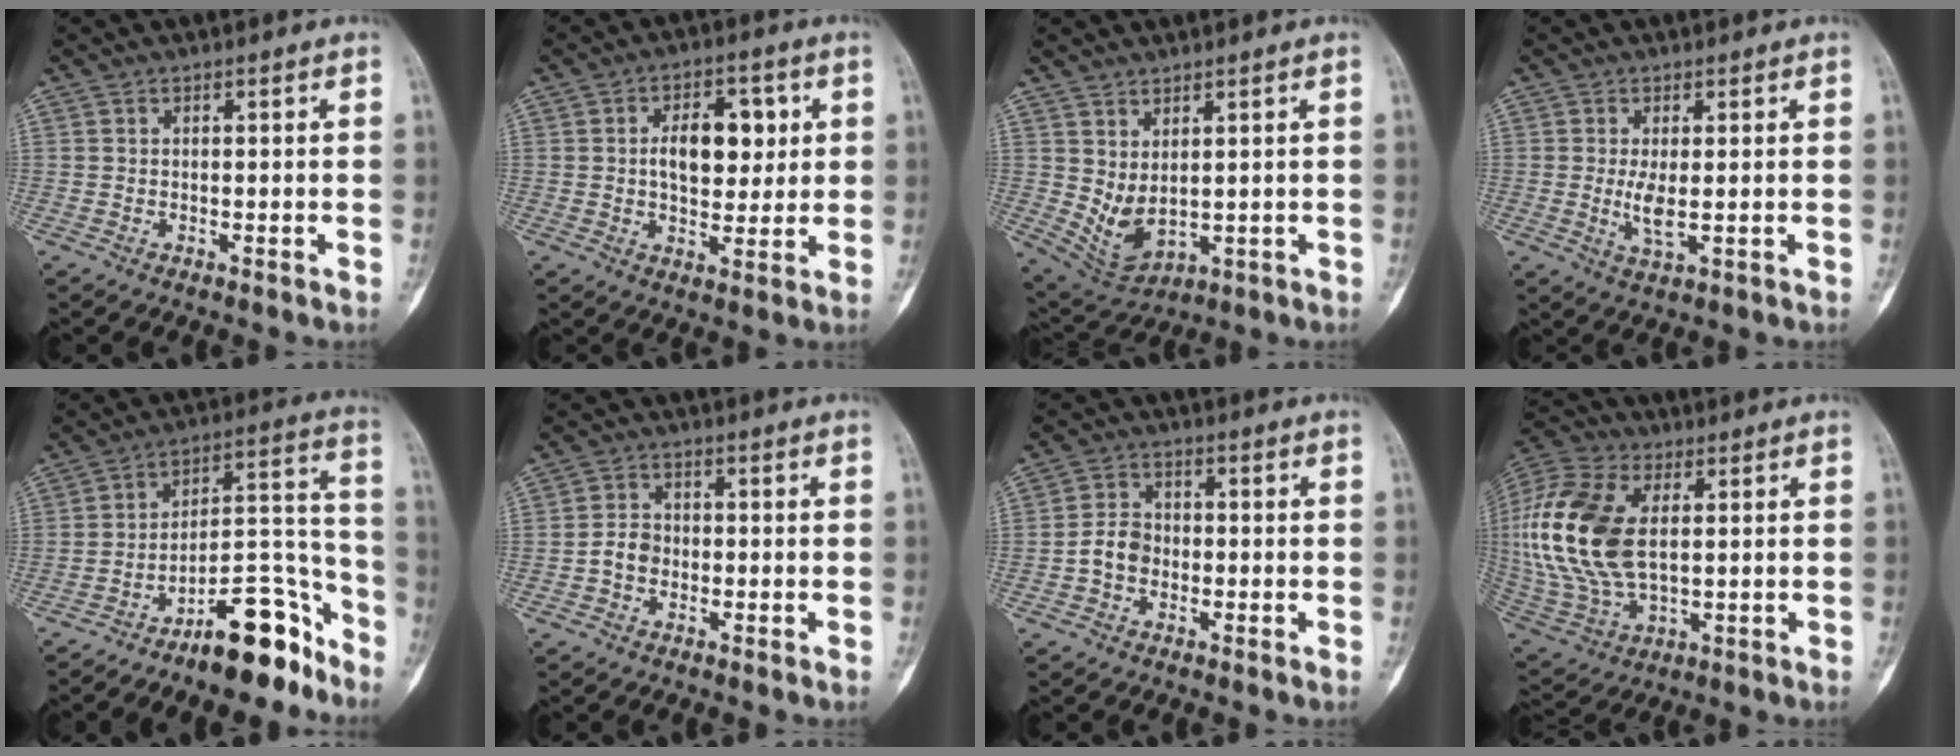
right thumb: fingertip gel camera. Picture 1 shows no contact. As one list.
[{"total": 10.2, "force": [1.9, 6.0, 8.0], "torque": [-0.087, -0.002, 0.031]}, {"total": 7.0, "force": [1.4, 3.8, 5.7], "torque": [-0.096, -0.020, 0.050]}, {"total": 3.9, "force": [0.1, 1.3, 3.6], "torque": [-0.075, -0.012, 0.005]}, {"total": 15.8, "force": [-11.0, 5.6, 9.8], "torque": [-0.102, 0.116, -0.178]}, {"total": 3.6, "force": [-1.1, 2.9, 2.0], "torque": [-0.026, 0.013, -0.027]}, {"total": 5.0, "force": [-1.4, 3.9, 2.8], "torque": [-0.040, 0.021, -0.034]}, {"total": 21.2, "force": [2.6, 12.3, 17.1], "torque": [-0.374, -0.006, 0.050]}]